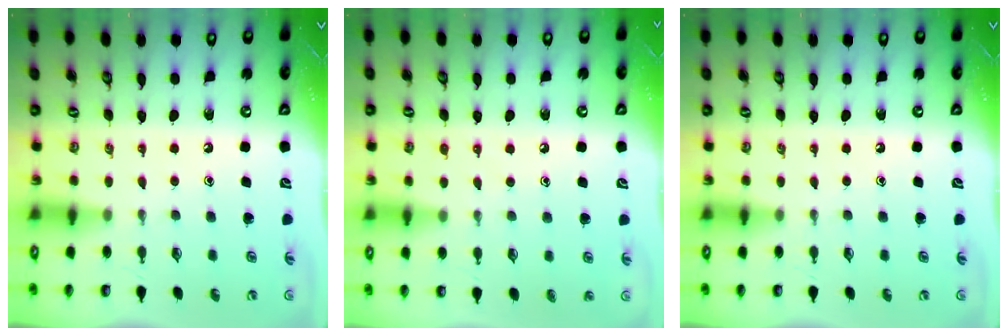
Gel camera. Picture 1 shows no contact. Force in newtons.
{"total": 5.5, "press": 5.3, "slide": 1.3}
{"total": 0.0}